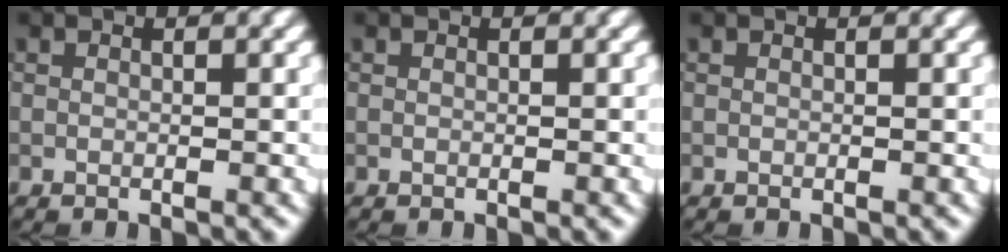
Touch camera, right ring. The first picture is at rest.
{"total": 0.0}
{"total": 0.0}